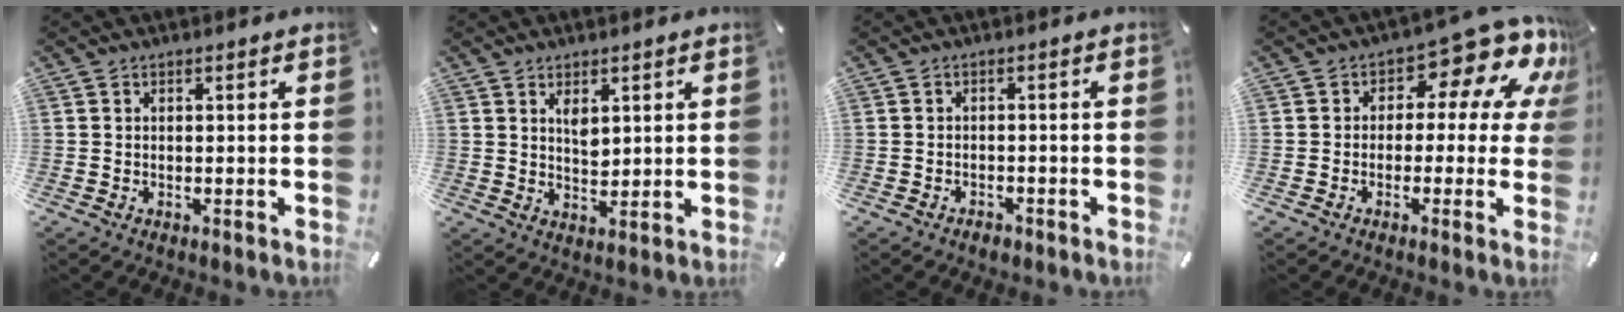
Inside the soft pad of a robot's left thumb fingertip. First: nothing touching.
{"total": 3.7, "force": [2.0, 2.2, 2.1], "torque": [-0.032, -0.009, 0.033]}
{"total": 1.7, "force": [-1.3, 1.1, 0.4], "torque": [-0.010, 0.006, -0.028]}
{"total": 12.4, "force": [6.2, 6.6, 8.5], "torque": [-0.112, -0.051, 0.103]}